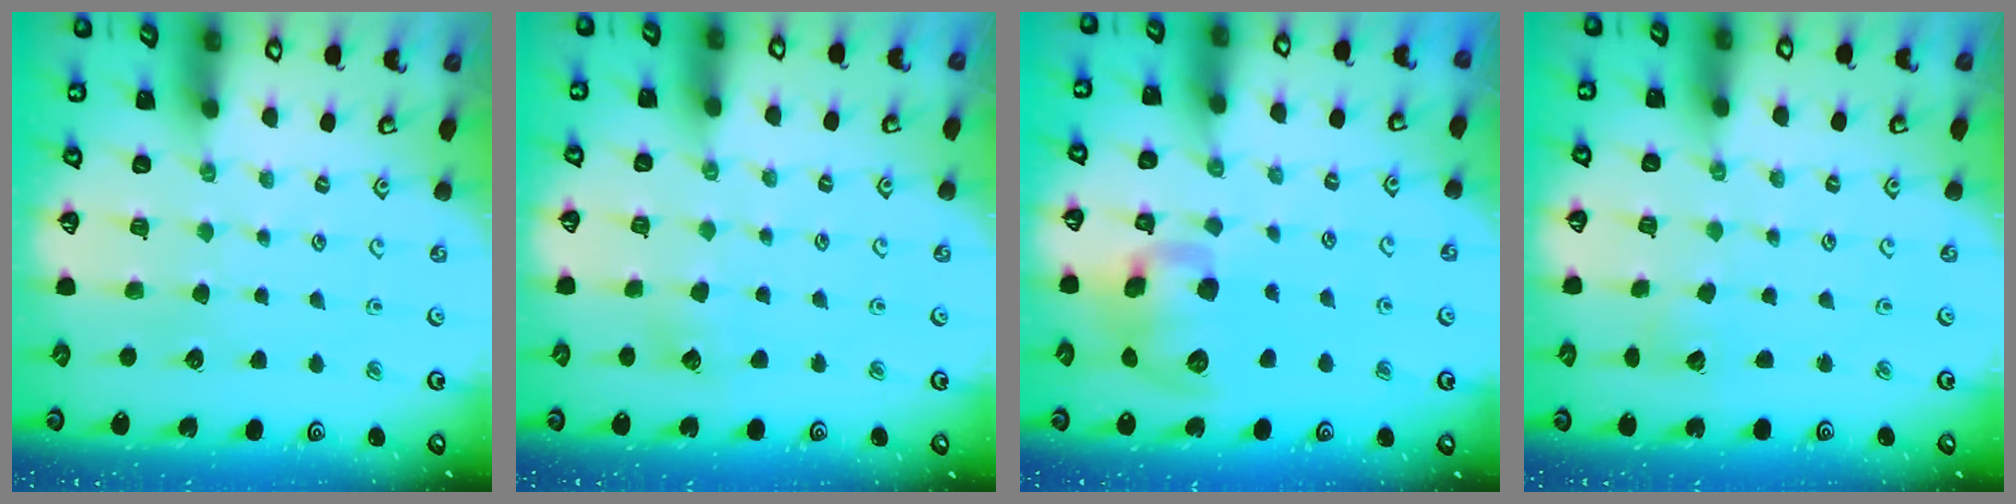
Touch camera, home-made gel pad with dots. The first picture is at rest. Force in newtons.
{"total": 5.3, "press": 5.3, "slide": 0.6}
{"total": 13.2, "press": 13.0, "slide": 2.2}
{"total": 2.3, "press": 2.2, "slide": 0.3}